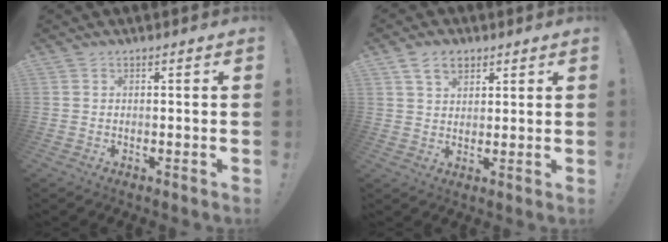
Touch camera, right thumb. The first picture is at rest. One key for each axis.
{"total": 6.8, "fx": 3.9, "fy": 4.4, "fz": 3.4, "tx": -0.046, "ty": -0.011, "tz": 0.073}